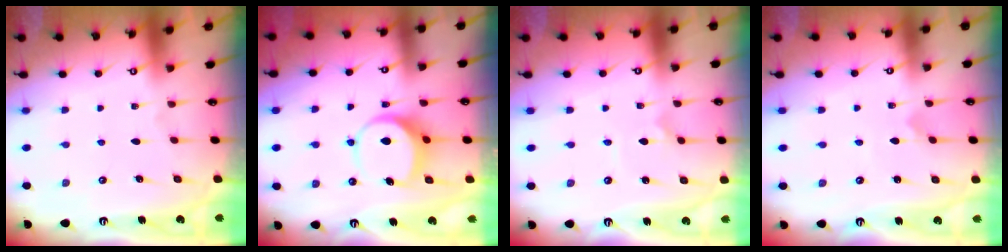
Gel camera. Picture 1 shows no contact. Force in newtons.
{"total": 6.7, "press": 6.6, "slide": 0.8}
{"total": 1.1, "press": 1.0, "slide": 0.2}
{"total": 0.9, "press": 0.9, "slide": 0.0}